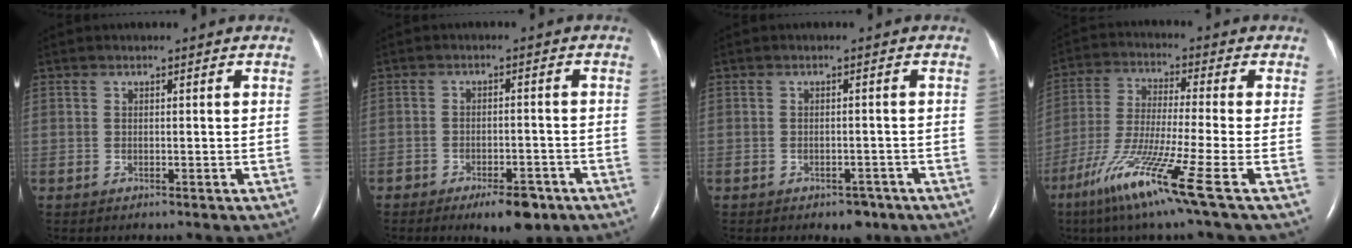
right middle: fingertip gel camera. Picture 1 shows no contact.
{"total": 6.0, "force": [-4.0, 2.3, 3.8], "torque": [-0.053, 0.000, -0.055]}
{"total": 2.7, "force": [-1.8, 1.6, 1.1], "torque": [-0.008, 0.004, -0.017]}
{"total": 14.0, "force": [-7.3, -1.5, 11.9], "torque": [-0.238, -0.044, -0.135]}